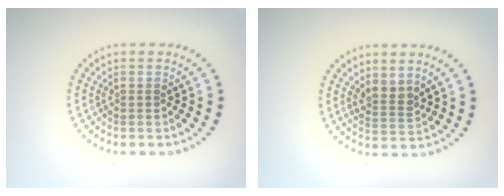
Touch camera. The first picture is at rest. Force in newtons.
{"total": 2.0, "press": 1.7, "slide": 1.2}